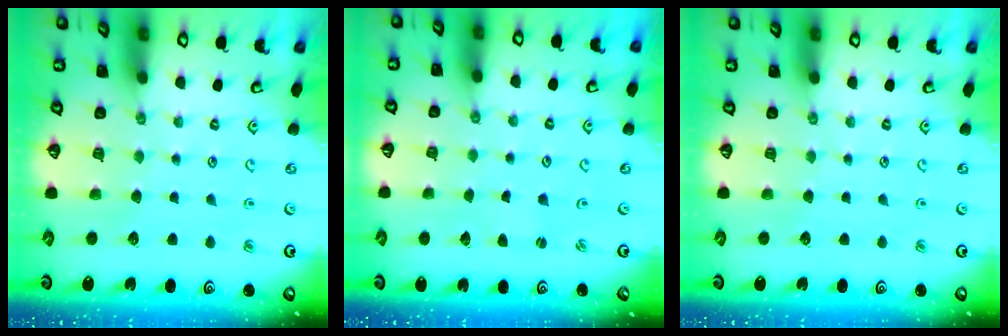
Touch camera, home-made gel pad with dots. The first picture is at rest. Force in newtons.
{"total": 0.9, "press": 0.8, "slide": 0.1}
{"total": 0.0}